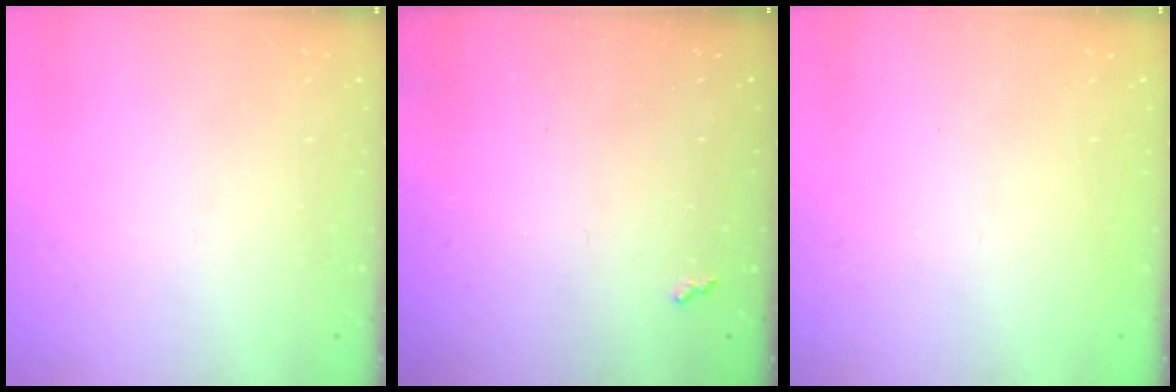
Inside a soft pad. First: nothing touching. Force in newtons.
{"total": 1.9, "press": 1.8, "slide": 0.5}
{"total": 1.0, "press": 1.0, "slide": 0.1}